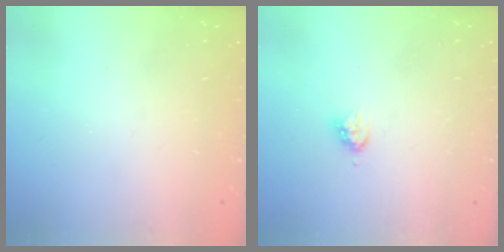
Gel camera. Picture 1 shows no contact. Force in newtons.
{"total": 4.2, "press": 4.1, "slide": 0.5}